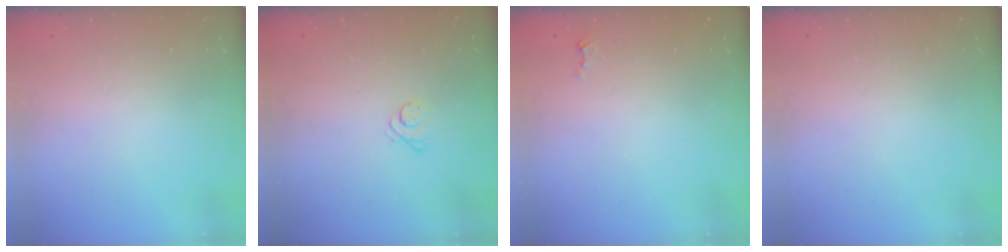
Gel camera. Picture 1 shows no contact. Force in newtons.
{"total": 3.3, "press": 3.3, "slide": 0.4}
{"total": 2.5, "press": 2.5, "slide": 0.3}
{"total": 0.0}